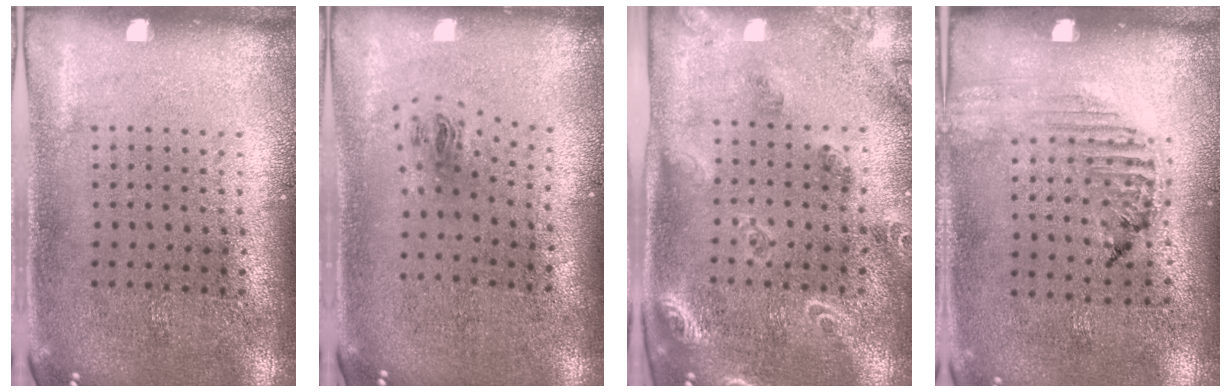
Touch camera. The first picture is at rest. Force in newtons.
{"total": 1.0, "press": 0.4, "slide": 0.9}
{"total": 1.8, "press": 1.8, "slide": 0.4}
{"total": 1.2, "press": 1.1, "slide": 0.2}